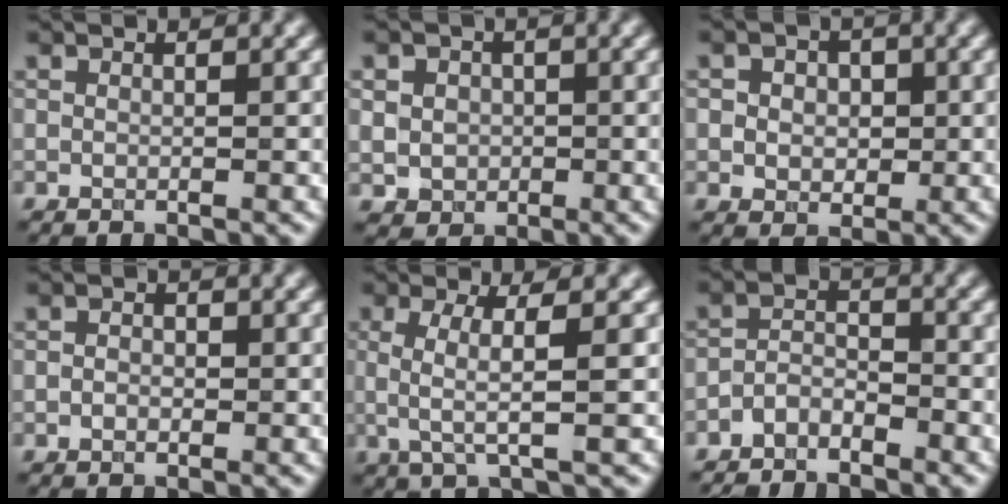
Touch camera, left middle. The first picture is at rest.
{"total": 3.1, "force": [0.2, 2.8, 1.3], "torque": [-0.020, 0.008, -0.004]}
{"total": 3.5, "force": [0.5, 2.8, 2.0], "torque": [-0.020, 0.007, -0.011]}
{"total": 1.2, "force": [-0.2, 0.8, 0.8], "torque": [-0.016, -0.001, -0.006]}
{"total": 4.0, "force": [0.1, 1.0, 3.9], "torque": [-0.073, 0.001, 0.000]}
{"total": 2.9, "force": [-2.6, 1.1, 1.0], "torque": [-0.019, 0.000, -0.059]}